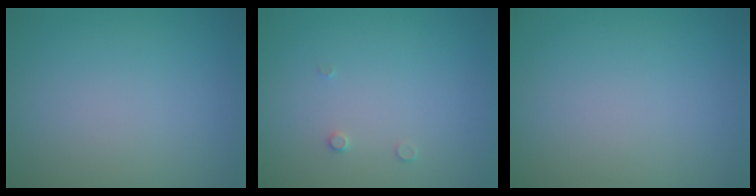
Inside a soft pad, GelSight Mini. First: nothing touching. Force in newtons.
{"total": 0.6, "press": 0.6, "slide": 0.2}
{"total": 0.0}